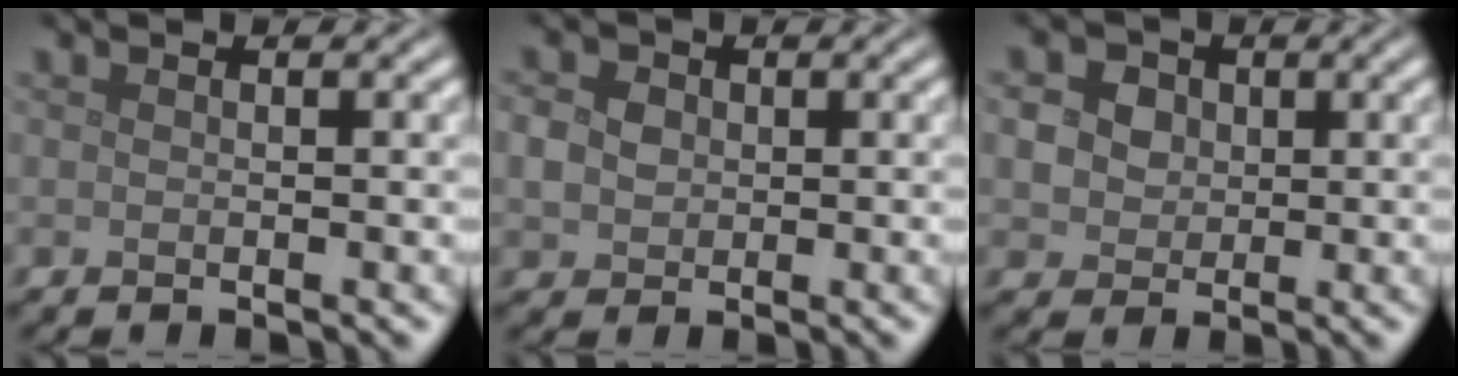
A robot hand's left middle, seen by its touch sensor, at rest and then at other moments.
{"total": 2.9, "force": [0.4, 2.5, 1.4], "torque": [-0.028, 0.008, 0.007]}
{"total": 7.7, "force": [3.0, 6.1, 3.6], "torque": [-0.064, 0.029, 0.030]}